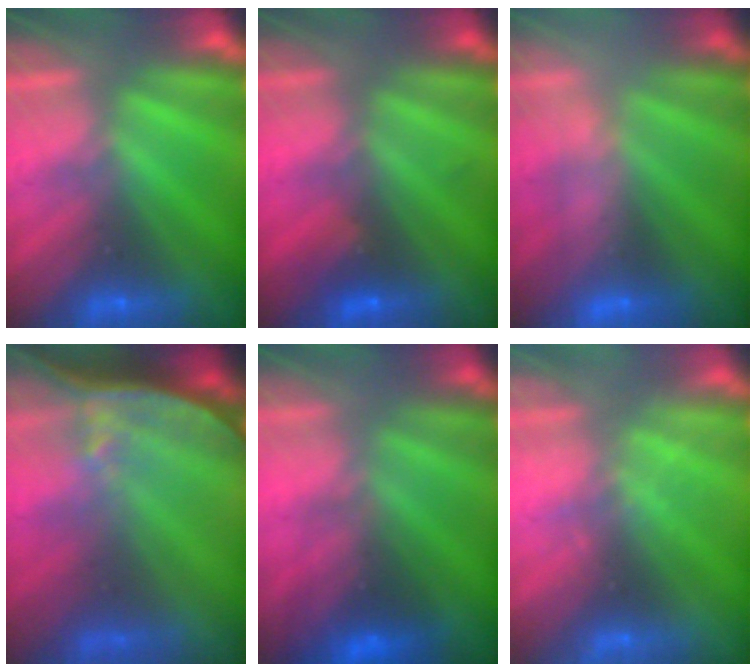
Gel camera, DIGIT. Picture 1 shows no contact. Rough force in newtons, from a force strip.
{"total": 2.3}
{"total": 2.5}
{"total": 7.5}
{"total": 2.3}
{"total": 2.3}